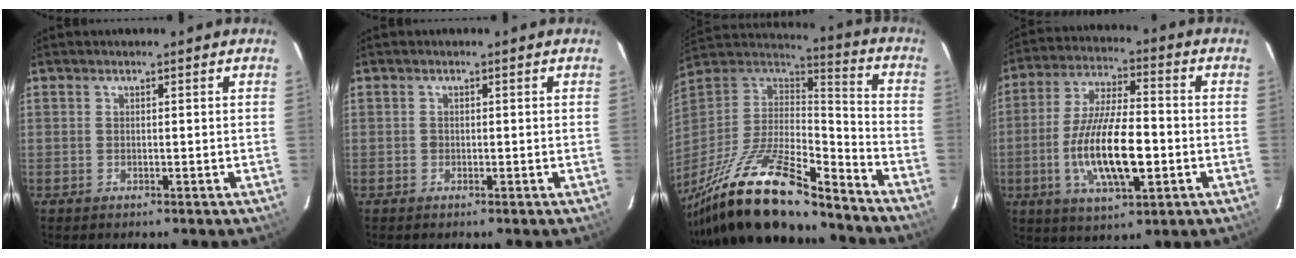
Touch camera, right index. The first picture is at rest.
{"total": 0.6, "force": [-0.2, 0.5, 0.0], "torque": [0.003, 0.000, -0.003]}
{"total": 26.4, "force": [-19.3, 7.5, 16.3], "torque": [-0.314, -0.041, -0.329]}
{"total": 15.7, "force": [-3.7, 5.1, 14.4], "torque": [-0.285, -0.010, -0.064]}